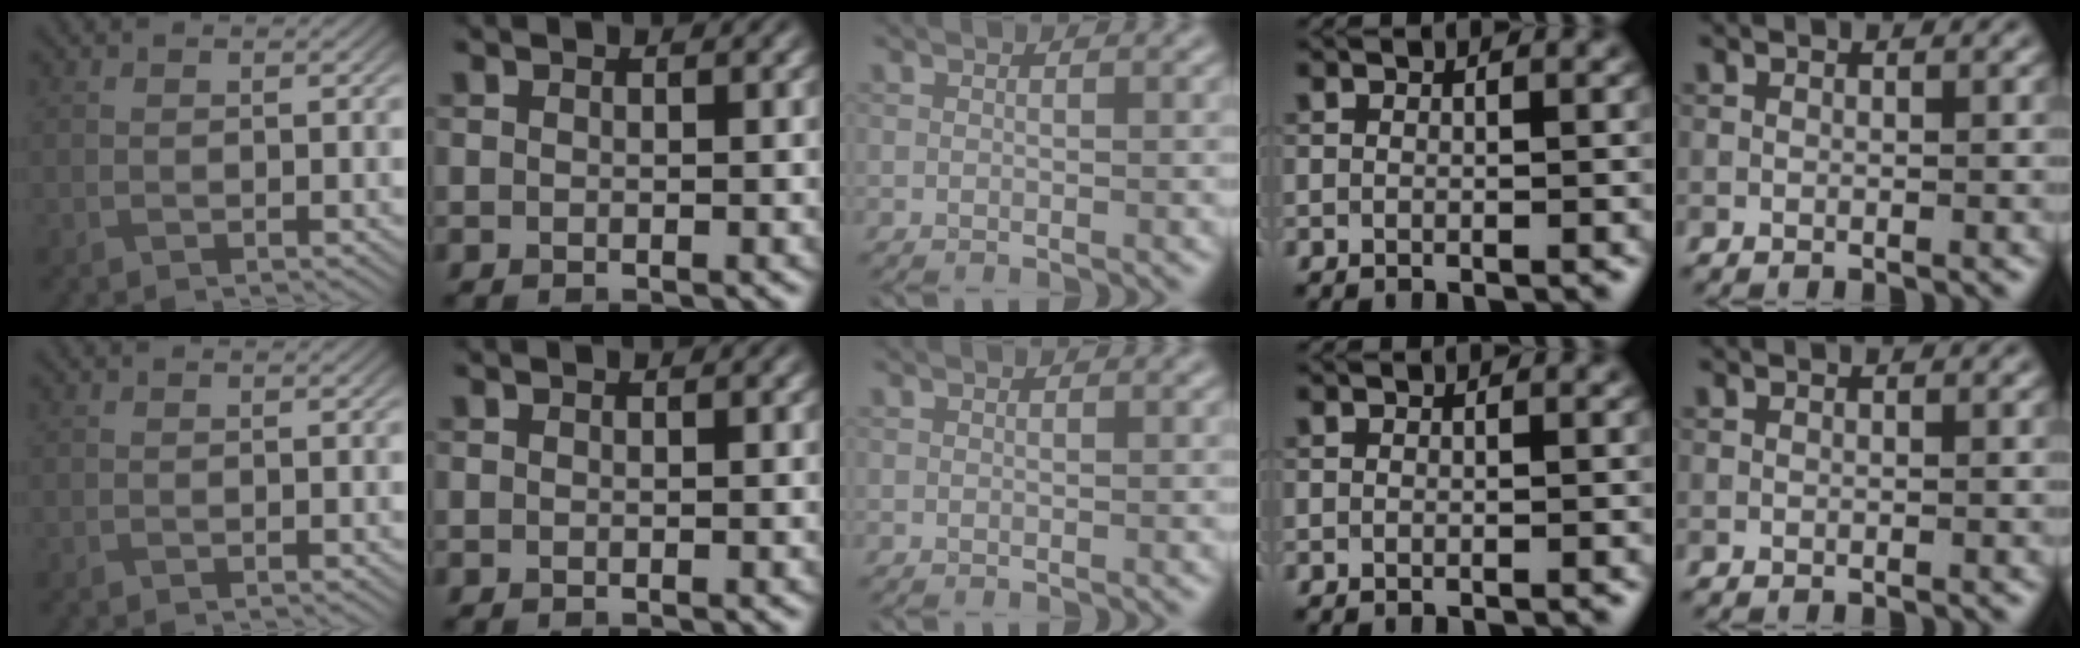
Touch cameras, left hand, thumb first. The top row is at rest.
{}